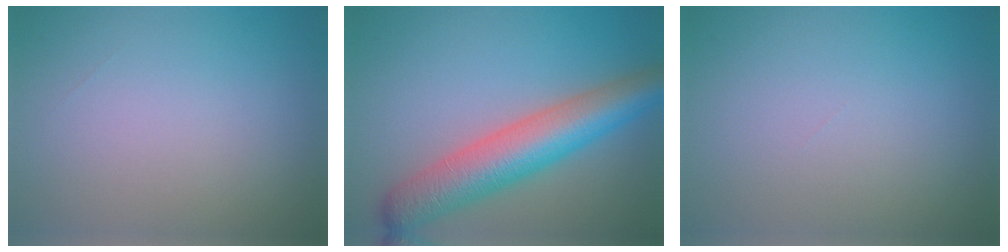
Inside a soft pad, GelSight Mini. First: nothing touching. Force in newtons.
{"total": 7.8, "press": 7.8, "slide": 0.3}
{"total": 0.0}